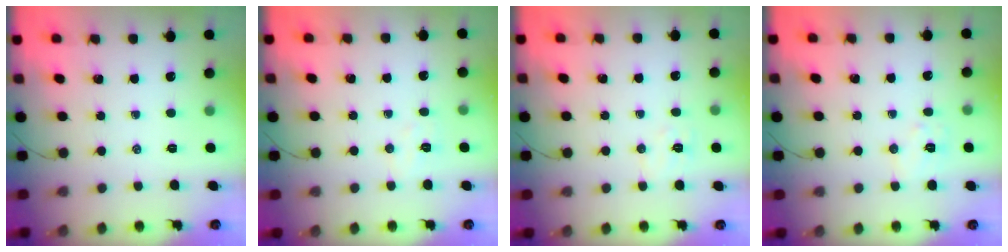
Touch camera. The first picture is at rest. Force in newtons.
{"total": 4.7, "press": 4.6, "slide": 0.9}
{"total": 5.1, "press": 5.0, "slide": 1.0}
{"total": 6.0, "press": 6.0, "slide": 0.7}